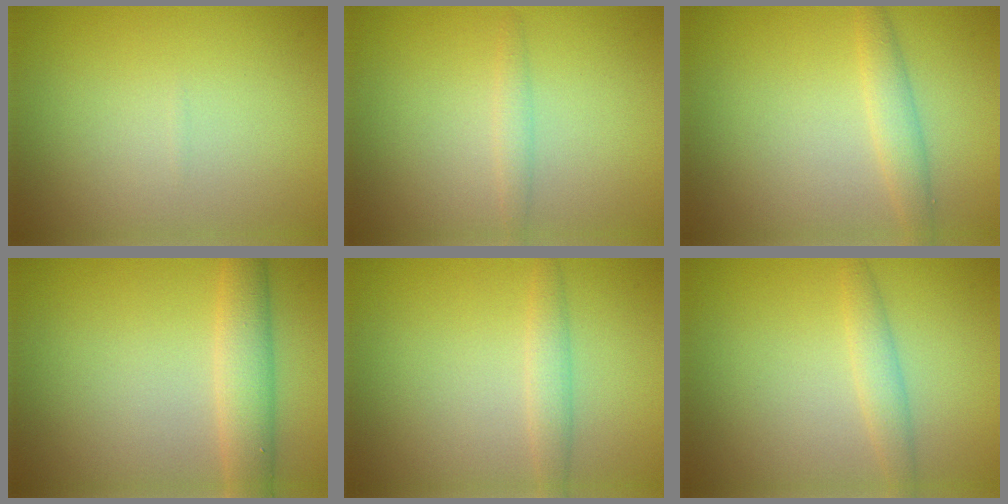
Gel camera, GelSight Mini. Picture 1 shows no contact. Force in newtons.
{"total": 1.1, "press": 1.1, "slide": 0.0}
{"total": 1.9, "press": 1.9, "slide": 0.0}
{"total": 3.6, "press": 3.6, "slide": 0.2}
{"total": 1.7, "press": 1.7, "slide": 0.0}
{"total": 1.8, "press": 1.8, "slide": 0.1}